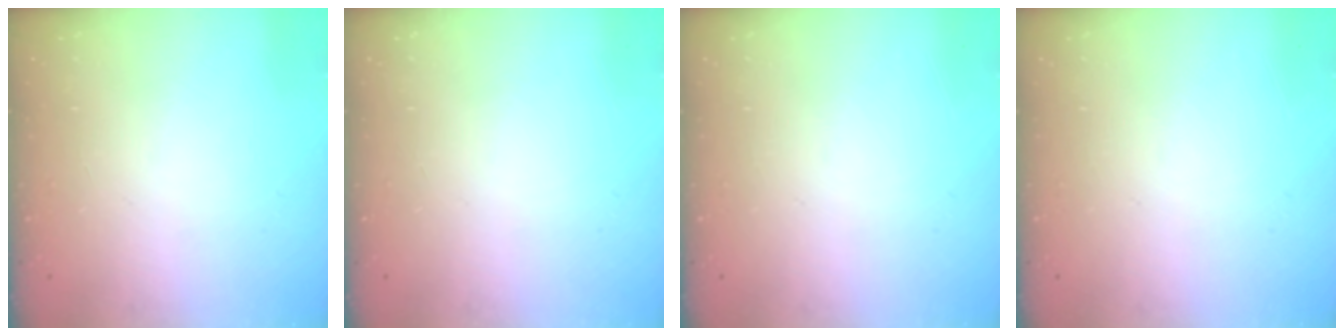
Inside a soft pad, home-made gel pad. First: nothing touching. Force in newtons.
{"total": 0.0}
{"total": 0.0}
{"total": 0.0}